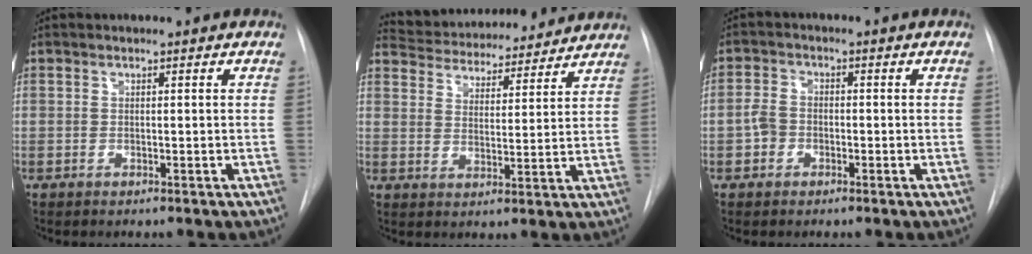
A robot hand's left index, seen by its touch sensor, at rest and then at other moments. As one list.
[{"total": 17.4, "force": [16.3, 4.1, 4.6], "torque": [-0.075, 0.019, 0.230]}, {"total": 3.1, "force": [-1.1, 2.6, 1.4], "torque": [-0.031, 0.010, -0.024]}]